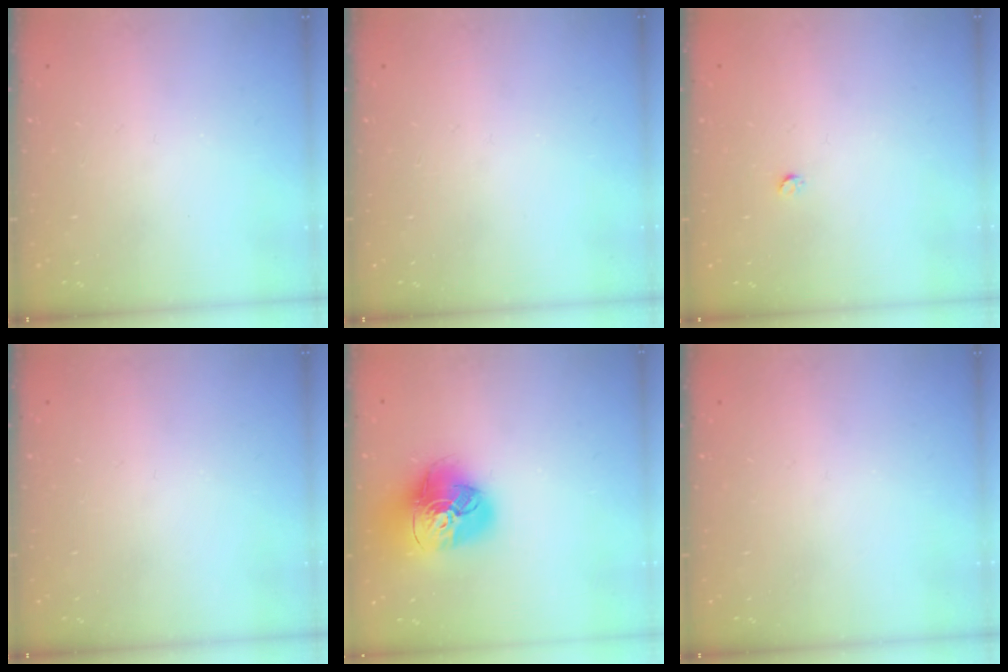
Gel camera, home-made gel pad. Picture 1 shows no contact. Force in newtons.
{"total": 0.0}
{"total": 2.4, "press": 2.4, "slide": 0.3}
{"total": 0.0}
{"total": 18.0, "press": 17.9, "slide": 2.0}
{"total": 0.0}